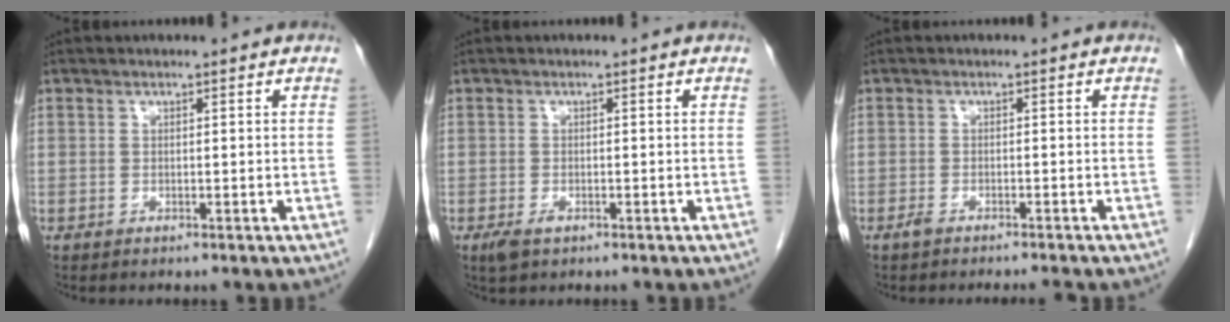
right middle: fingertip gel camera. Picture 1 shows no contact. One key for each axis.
{"total": 1.9, "fx": -1.0, "fy": 0.9, "fz": 1.3, "tx": -0.031, "ty": -0.003, "tz": -0.013}
{"total": 3.2, "fx": -2.9, "fy": 0.0, "fz": 1.5, "tx": -0.024, "ty": -0.004, "tz": -0.041}